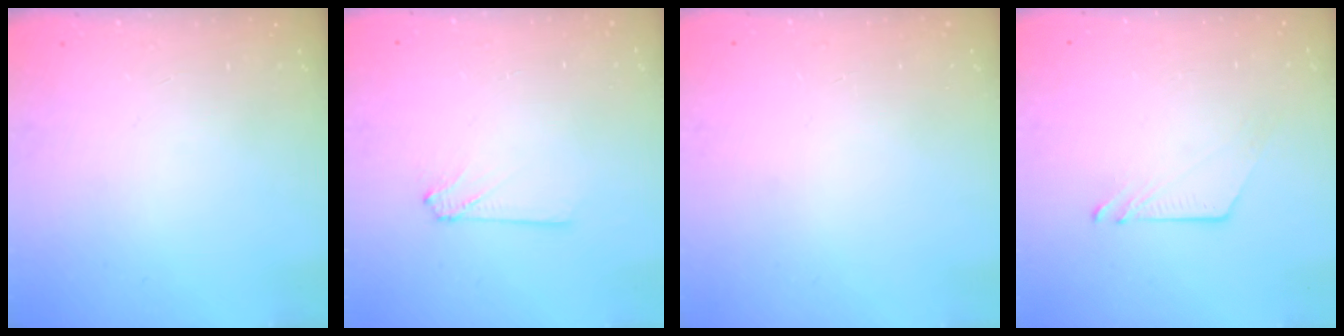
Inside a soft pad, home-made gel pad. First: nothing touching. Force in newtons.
{"total": 3.1, "press": 3.1, "slide": 0.4}
{"total": 0.0}
{"total": 5.1, "press": 5.1, "slide": 0.5}